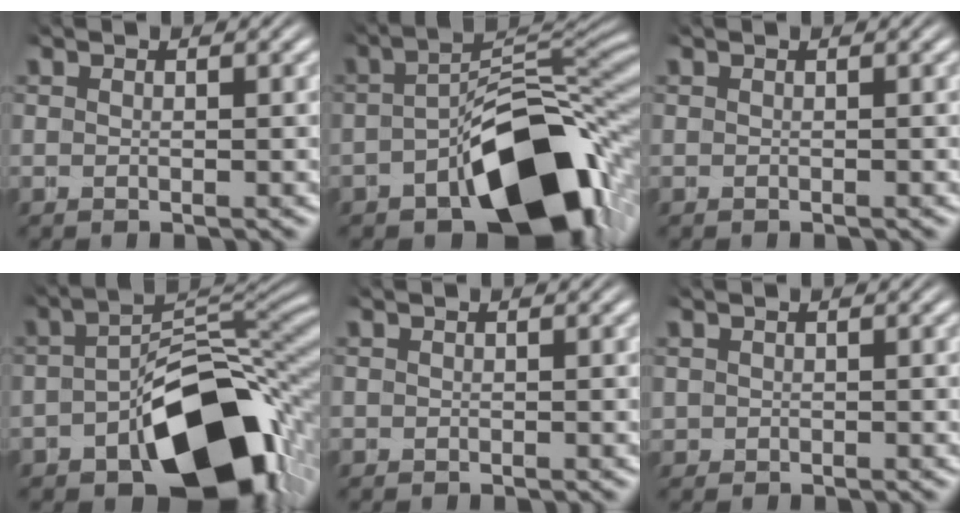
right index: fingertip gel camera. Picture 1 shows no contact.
{"total": 12.4, "force": [-5.2, 6.3, 9.4], "torque": [-0.128, -0.011, -0.071]}
{"total": 0.0}
{"total": 14.5, "force": [-6.1, 7.9, 10.6], "torque": [-0.147, -0.019, -0.078]}
{"total": 0.6, "force": [-0.1, 0.3, -0.5], "torque": [0.005, -0.003, 0.003]}
{"total": 0.9, "force": [0.2, 0.8, -0.4], "torque": [-0.006, -0.003, 0.011]}